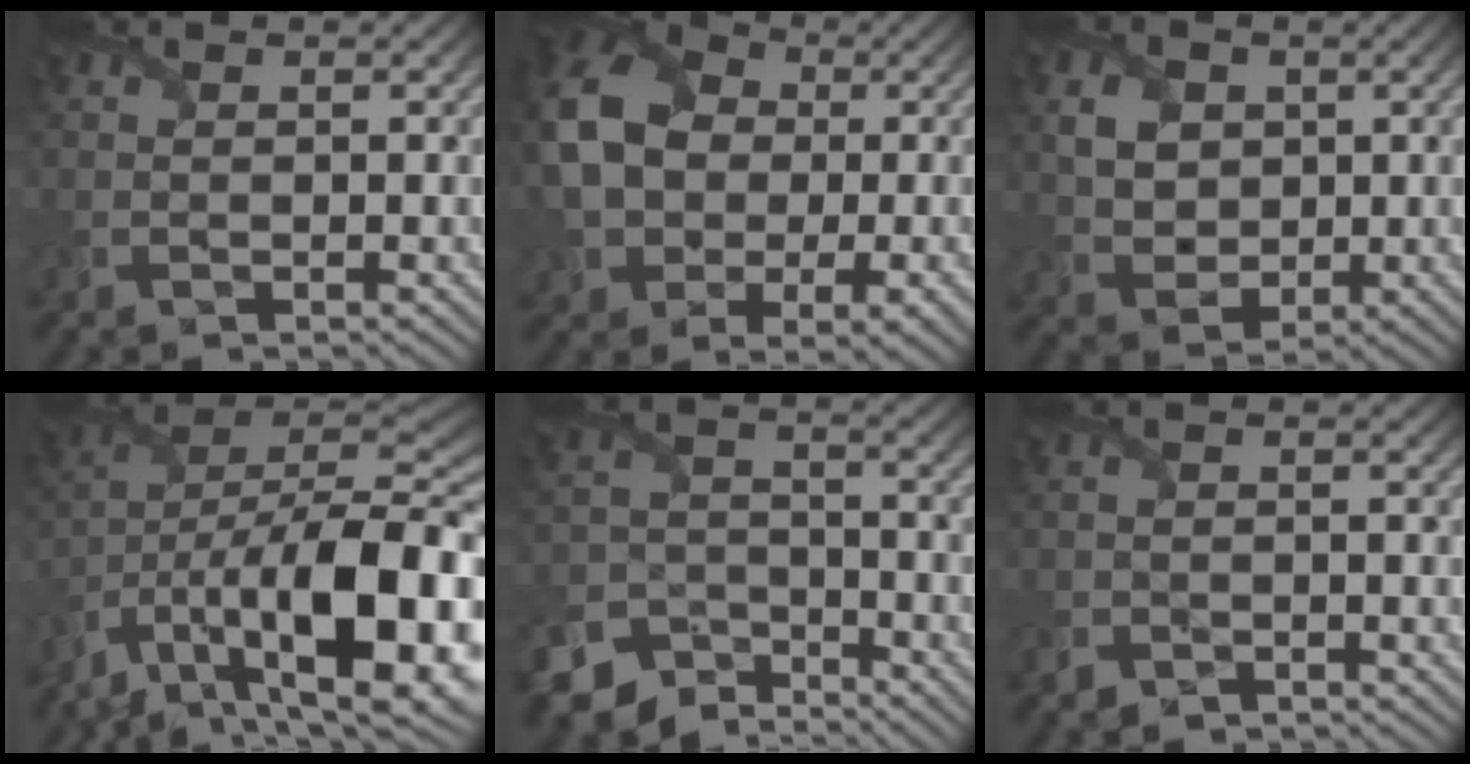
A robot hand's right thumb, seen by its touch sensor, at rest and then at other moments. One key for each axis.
{"total": 16.5, "fx": -0.1, "fy": 12.6, "fz": 10.7, "tx": -0.266, "ty": -0.034, "tz": 0.014}
{"total": 5.0, "fx": 1.0, "fy": 4.1, "fz": 2.8, "tx": -0.080, "ty": 0.000, "tz": 0.014}
{"total": 18.4, "fx": -8.9, "fy": 8.9, "fz": 13.4, "tx": -0.239, "ty": -0.008, "tz": -0.135}
{"total": 9.6, "fx": -8.2, "fy": 4.6, "fz": 2.0, "tx": -0.050, "ty": -0.020, "tz": -0.143}
{"total": 1.5, "fx": -1.5, "fy": 0.2, "fz": 0.1, "tx": -0.003, "ty": -0.003, "tz": -0.031}